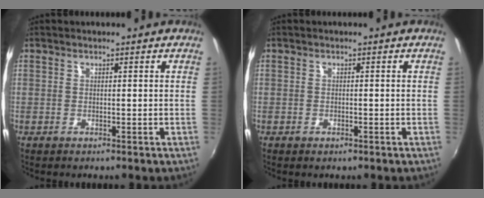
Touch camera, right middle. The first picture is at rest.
{"total": 0.8, "force": [-0.5, 0.5, 0.3], "torque": [-0.005, -0.005, -0.011]}